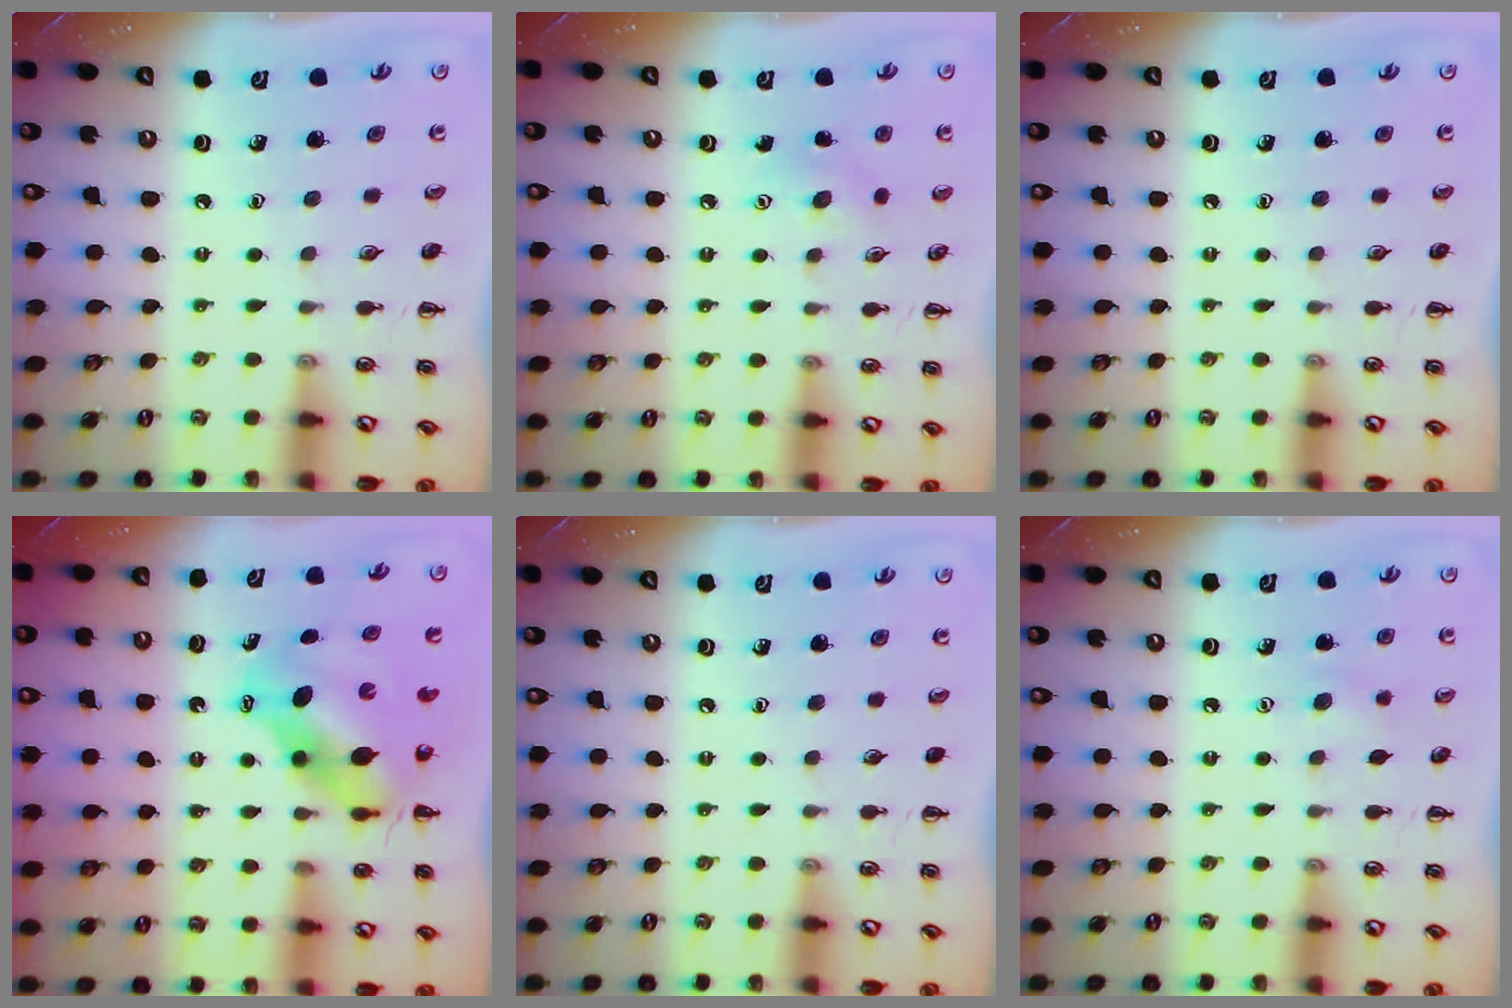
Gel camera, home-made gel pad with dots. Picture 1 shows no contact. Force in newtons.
{"total": 6.2, "press": 6.0, "slide": 1.4}
{"total": 0.0}
{"total": 7.5, "press": 7.4, "slide": 1.5}
{"total": 0.0}
{"total": 6.1, "press": 5.9, "slide": 1.3}